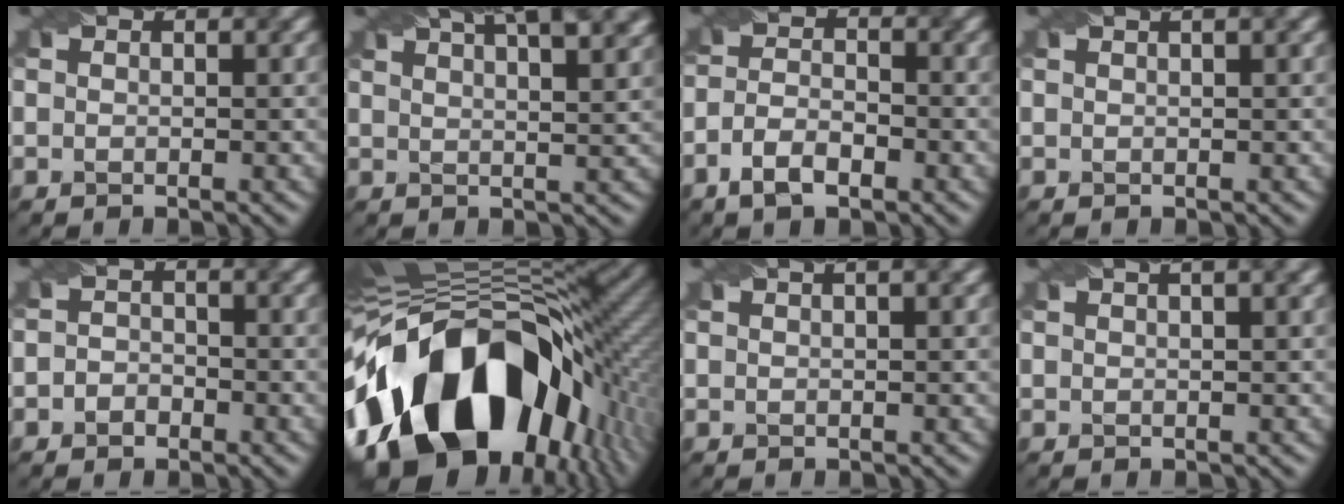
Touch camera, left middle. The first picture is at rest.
{"total": 11.5, "force": [7.5, 4.3, 7.6], "torque": [-0.070, 0.048, 0.070]}
{"total": 3.2, "force": [-1.7, 1.4, 2.2], "torque": [-0.041, -0.001, -0.035]}
{"total": 2.1, "force": [1.1, 0.8, 1.6], "torque": [-0.008, -0.003, 0.002]}
{"total": 1.5, "force": [-0.7, 1.1, 0.5], "torque": [-0.007, 0.000, -0.016]}
{"total": 19.3, "force": [-6.2, 11.7, 14.0], "torque": [-0.248, -0.022, -0.092]}
{"total": 2.5, "force": [1.3, 1.0, 1.9], "torque": [-0.007, 0.001, 0.001]}
{"total": 4.1, "force": [2.3, 1.7, 3.0], "torque": [-0.010, 0.019, 0.000]}